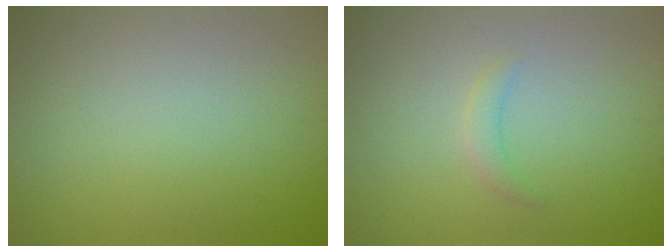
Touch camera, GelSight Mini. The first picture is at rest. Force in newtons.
{"total": 1.2, "press": 1.2, "slide": 0.2}